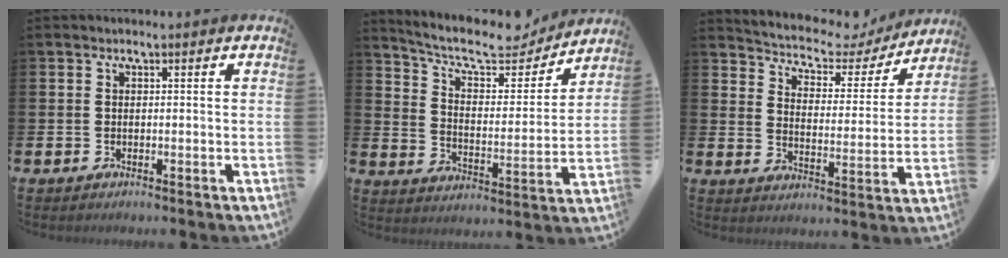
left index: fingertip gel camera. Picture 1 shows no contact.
{"total": 9.9, "force": [8.8, 2.9, 3.6], "torque": [-0.091, -0.060, 0.149]}
{"total": 5.5, "force": [5.0, 2.0, 0.9], "torque": [-0.055, -0.040, 0.081]}